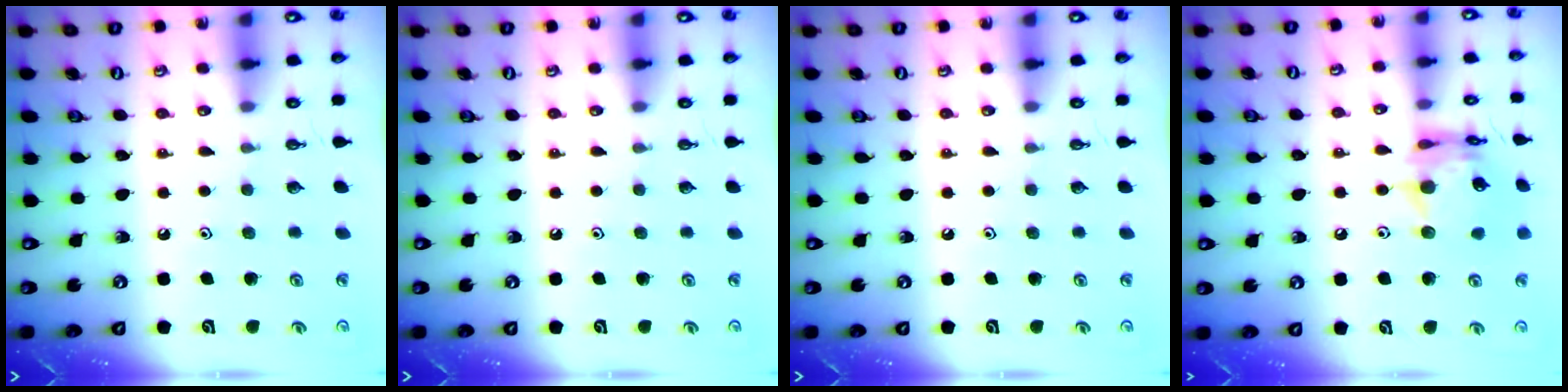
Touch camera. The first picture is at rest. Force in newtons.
{"total": 0.0}
{"total": 0.0}
{"total": 15.0, "press": 15.0, "slide": 1.4}